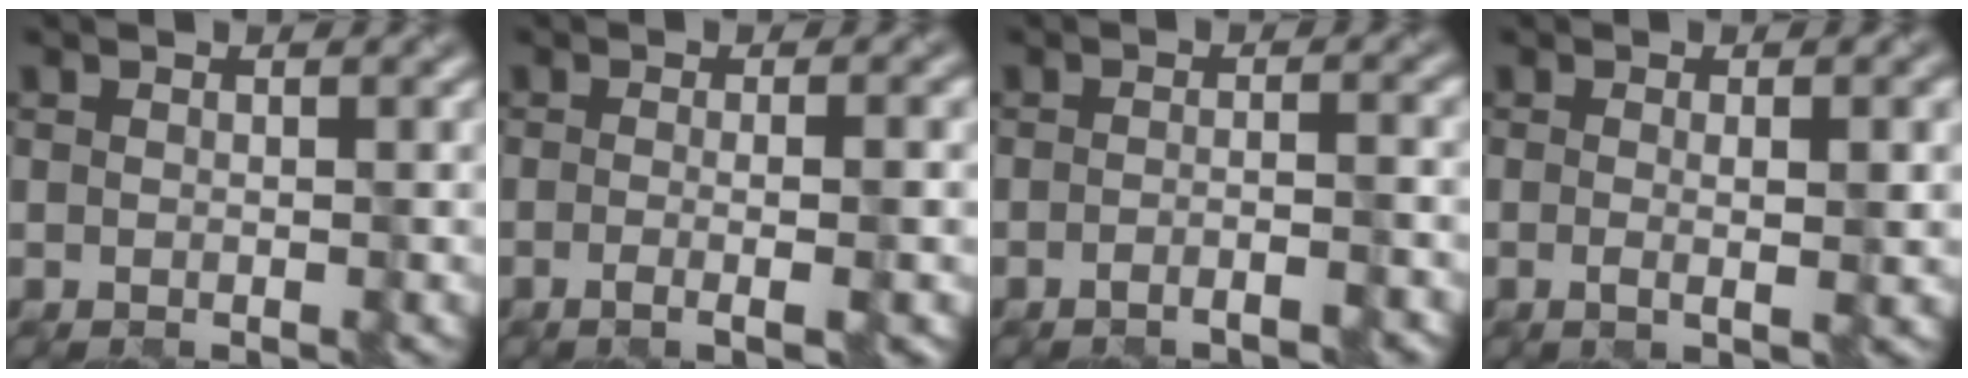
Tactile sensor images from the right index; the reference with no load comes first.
{"total": 4.6, "force": [-0.9, 1.6, 4.2], "torque": [-0.040, -0.003, -0.015]}
{"total": 4.2, "force": [-2.0, 1.4, 3.4], "torque": [-0.024, 0.007, -0.024]}
{"total": 3.5, "force": [0.0, 1.0, 3.4], "torque": [-0.043, 0.006, -0.004]}